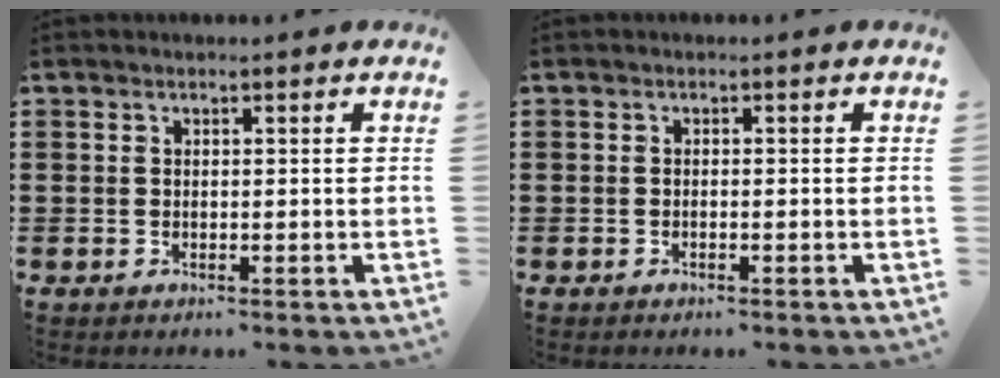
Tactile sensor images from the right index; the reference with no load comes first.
{"total": 0.5, "force": [-0.4, 0.0, 0.3], "torque": [-0.006, -0.002, -0.008]}